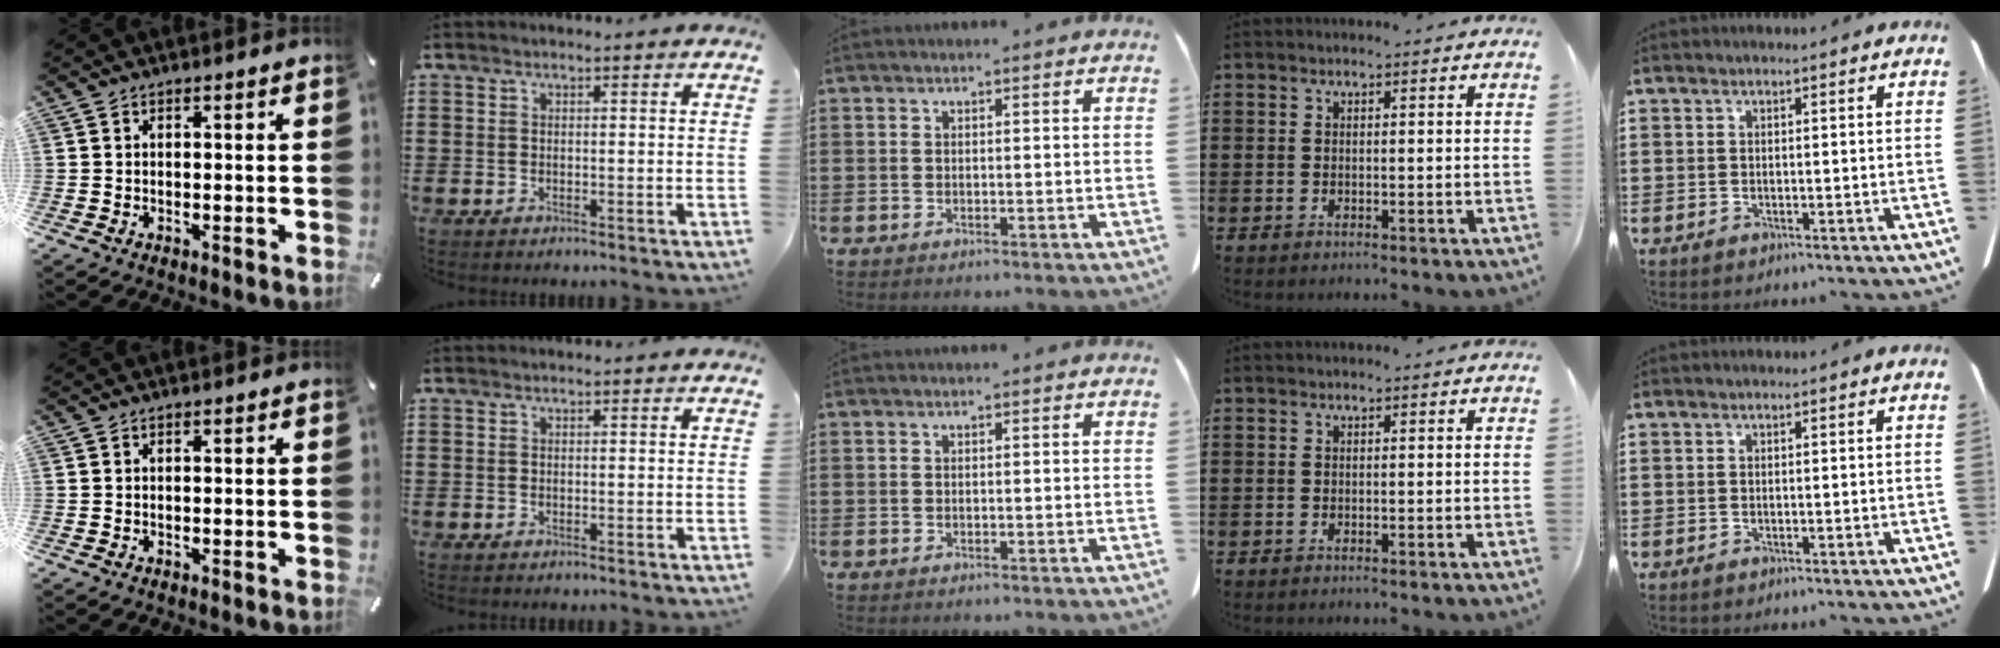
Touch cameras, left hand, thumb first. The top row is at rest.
{}